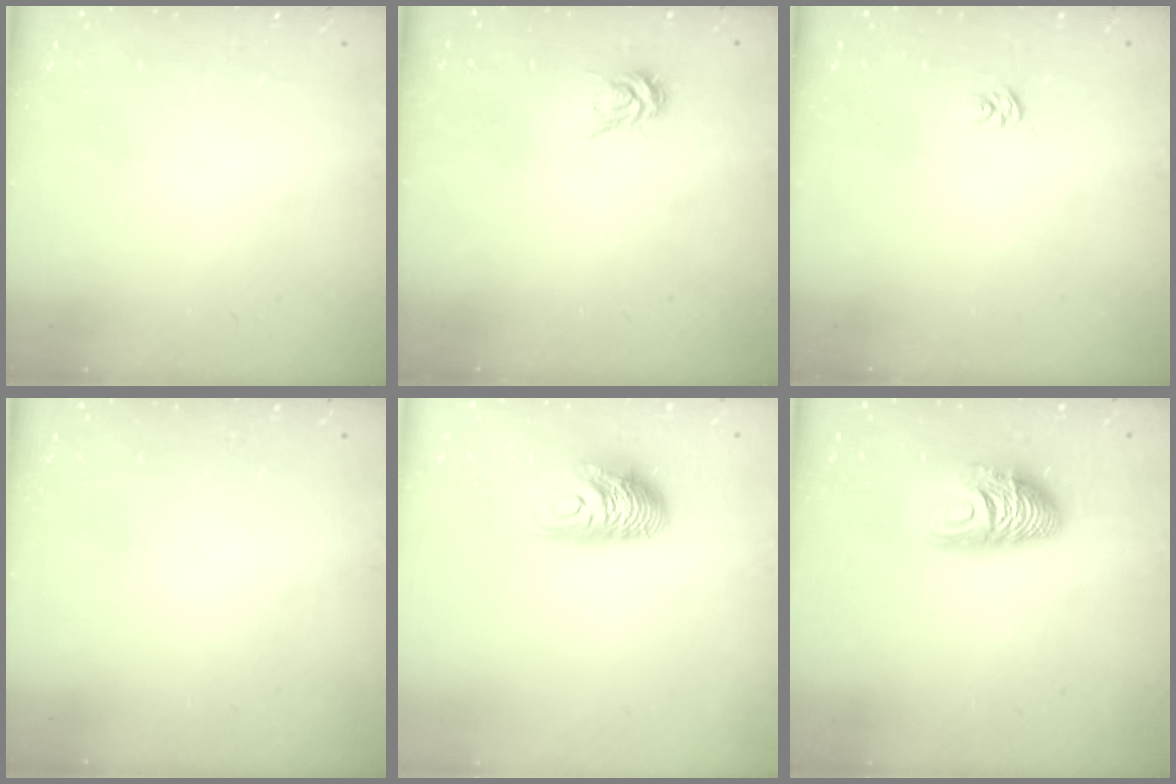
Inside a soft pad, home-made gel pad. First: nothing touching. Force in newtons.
{"total": 4.7, "press": 4.6, "slide": 0.6}
{"total": 2.5, "press": 2.5, "slide": 0.1}
{"total": 0.0}
{"total": 10.4, "press": 10.4, "slide": 0.4}
{"total": 9.6, "press": 9.6, "slide": 0.4}